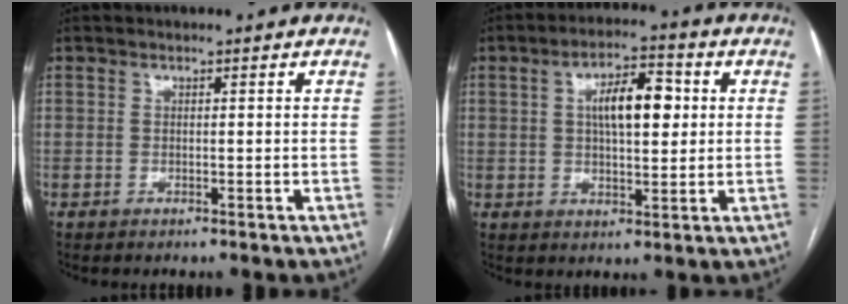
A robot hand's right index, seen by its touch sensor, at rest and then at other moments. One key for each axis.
{"total": 8.7, "fx": 1.9, "fy": 3.2, "fz": 7.8, "tx": -0.131, "ty": 0.017, "tz": 0.030}